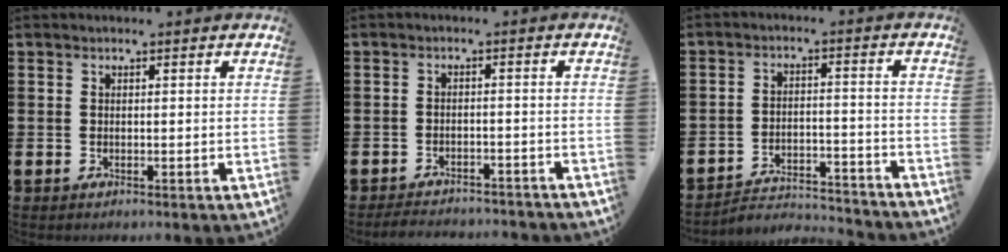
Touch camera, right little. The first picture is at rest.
{"total": 2.4, "force": [-2.4, 0.1, 0.1], "torque": [-0.006, 0.004, -0.051]}
{"total": 3.3, "force": [-3.2, 0.5, 0.2], "torque": [-0.010, 0.004, -0.072]}